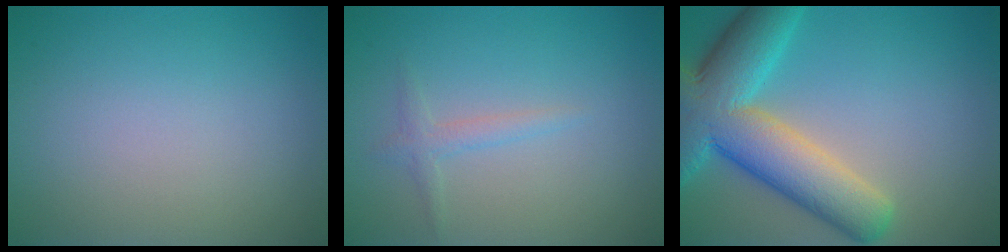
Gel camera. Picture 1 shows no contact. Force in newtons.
{"total": 1.3, "press": 1.3, "slide": 0.0}
{"total": 10.4, "press": 10.4, "slide": 0.7}